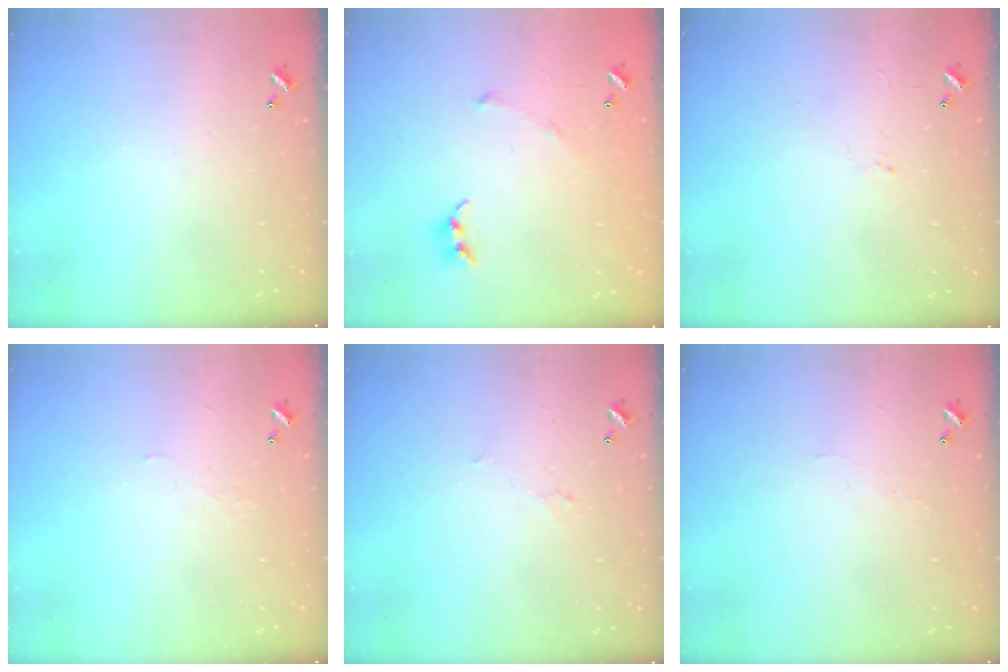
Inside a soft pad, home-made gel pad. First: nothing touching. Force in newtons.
{"total": 3.7, "press": 3.6, "slide": 0.9}
{"total": 0.6, "press": 0.2, "slide": 0.6}
{"total": 2.0, "press": 2.0, "slide": 0.5}
{"total": 0.8, "press": 0.5, "slide": 0.6}
{"total": 0.9, "press": 0.8, "slide": 0.5}